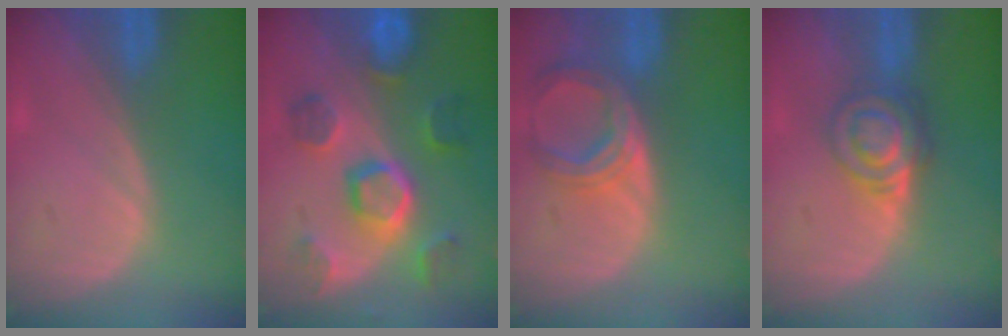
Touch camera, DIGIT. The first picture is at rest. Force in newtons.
{"total": 9.1, "press": 9.0, "slide": 1.4}
{"total": 7.0, "press": 6.5, "slide": 2.7}
{"total": 6.5, "press": 5.5, "slide": 3.4}